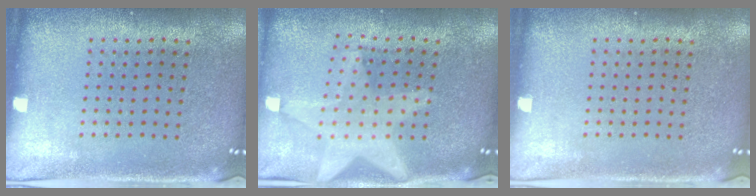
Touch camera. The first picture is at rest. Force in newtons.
{"total": 2.2, "press": 1.7, "slide": 1.3}
{"total": 0.0}